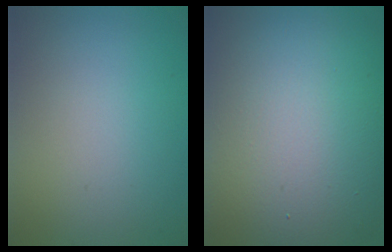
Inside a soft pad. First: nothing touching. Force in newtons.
{"total": 18.0, "press": 18.0, "slide": 0.8}